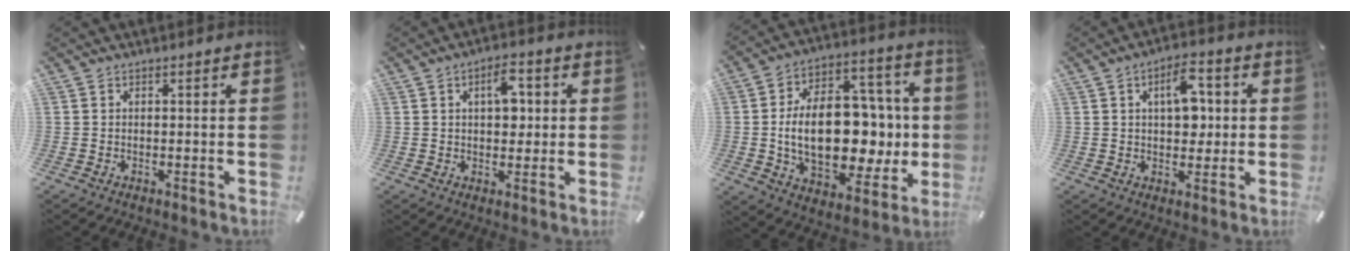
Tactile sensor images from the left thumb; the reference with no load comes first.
{"total": 6.7, "force": [1.6, 3.9, 5.2], "torque": [-0.065, -0.003, 0.019]}
{"total": 23.2, "force": [-1.1, 14.6, 18.0], "torque": [-0.308, -0.014, -0.009]}
{"total": 9.2, "force": [2.0, 5.5, 7.1], "torque": [-0.098, 0.001, 0.030]}